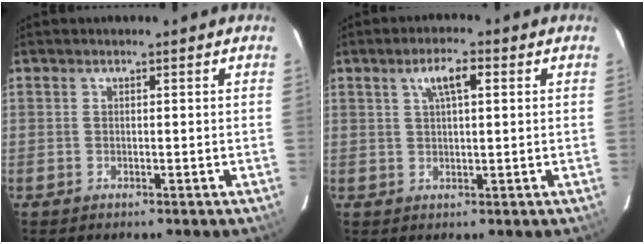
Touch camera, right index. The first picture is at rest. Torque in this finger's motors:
{"motor_torque": [0.06, 0.01, 0.14, 0.05]}